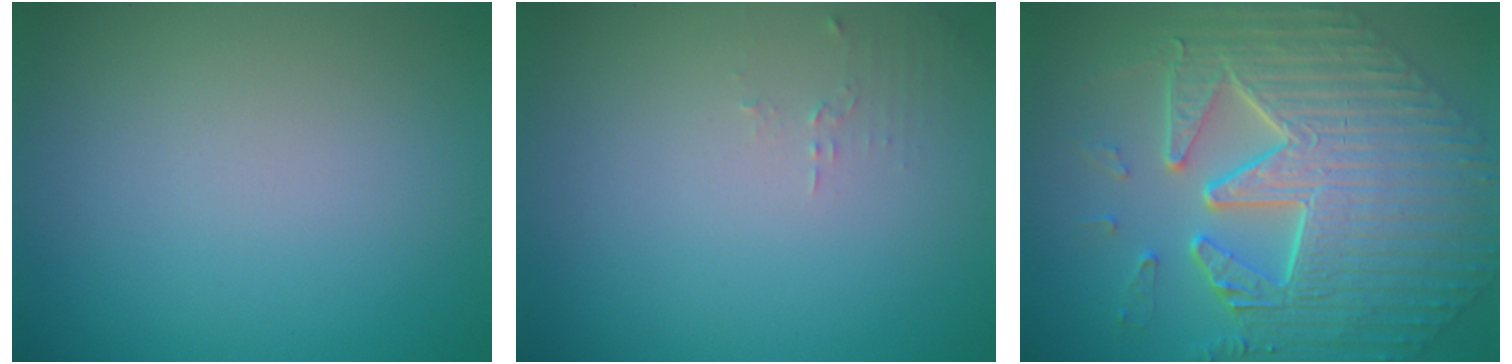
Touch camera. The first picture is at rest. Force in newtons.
{"total": 0.9, "press": 0.9, "slide": 0.3}
{"total": 10.4, "press": 7.3, "slide": 7.4}